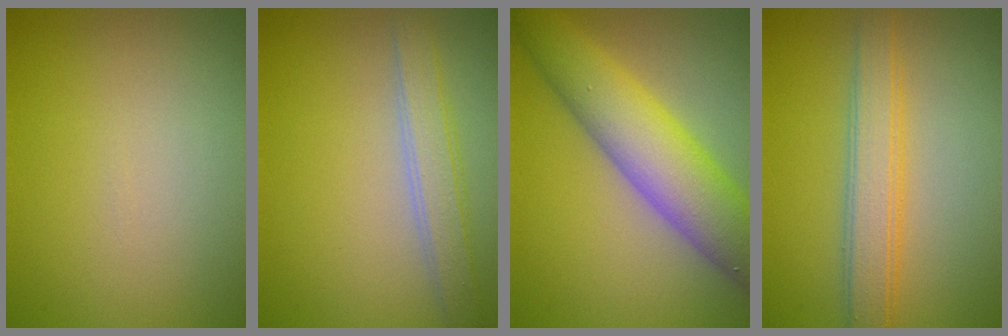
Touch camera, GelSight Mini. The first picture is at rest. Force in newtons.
{"total": 2.9, "press": 2.9, "slide": 0.2}
{"total": 8.1, "press": 8.1, "slide": 0.4}
{"total": 3.8, "press": 3.8, "slide": 0.1}